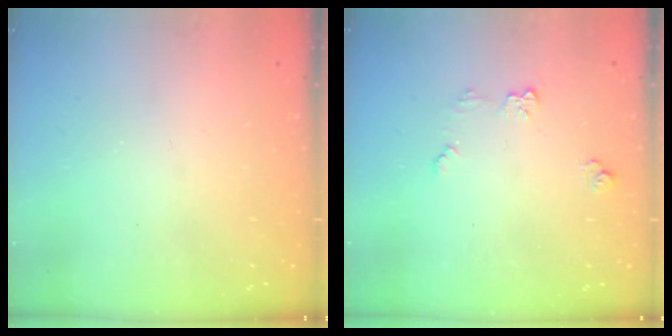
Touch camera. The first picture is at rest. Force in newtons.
{"total": 5.9, "press": 5.8, "slide": 0.6}